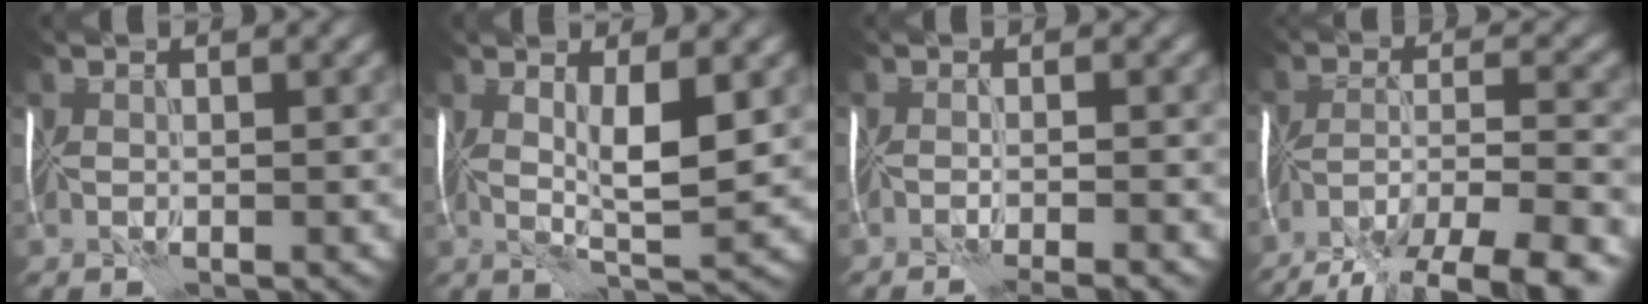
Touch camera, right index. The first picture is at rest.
{"total": 4.6, "force": [1.0, 1.0, 4.3], "torque": [-0.079, -0.005, 0.019]}
{"total": 2.9, "force": [-2.2, 0.4, 1.8], "torque": [-0.018, 0.001, -0.033]}
{"total": 12.4, "force": [-9.6, 3.8, 6.8], "torque": [-0.115, -0.016, -0.138]}